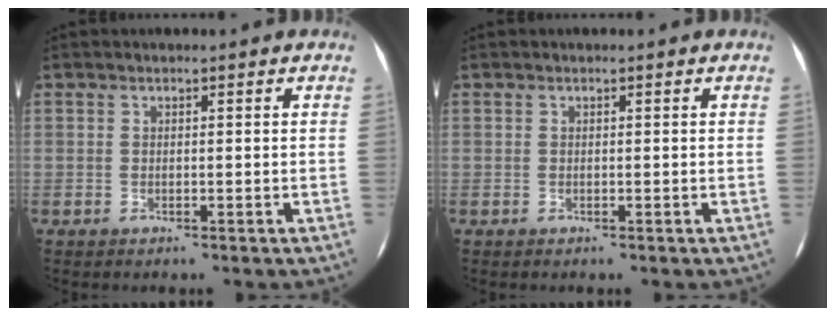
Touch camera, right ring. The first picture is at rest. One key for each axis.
{"total": 0.0}